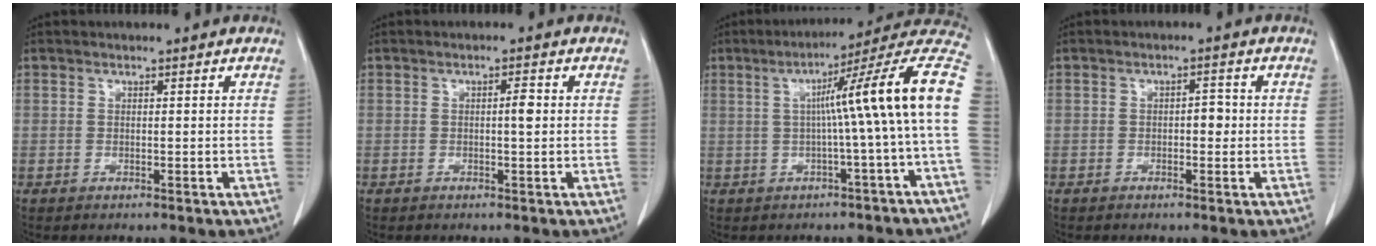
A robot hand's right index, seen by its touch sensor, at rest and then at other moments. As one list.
[{"total": 1.7, "force": [0.1, 0.3, 1.7], "torque": [-0.029, 0.003, 0.002]}, {"total": 15.6, "force": [0.7, -1.3, 15.6], "torque": [-0.198, 0.036, 0.001]}, {"total": 1.9, "force": [-0.2, 1.0, 1.6], "torque": [-0.019, 0.005, -0.003]}]